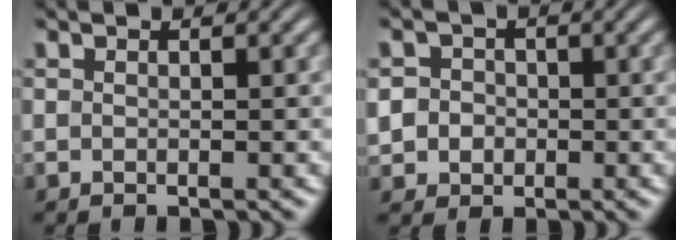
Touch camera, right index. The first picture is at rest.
{"total": 4.8, "force": [-0.7, 4.5, 1.6], "torque": [-0.047, -0.016, -0.012]}